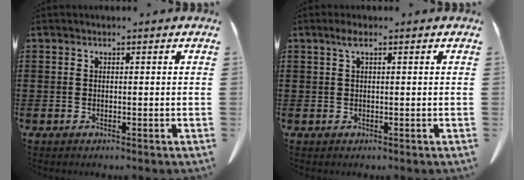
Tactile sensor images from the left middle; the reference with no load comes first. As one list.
[{"total": 1.5, "force": [0.5, 0.2, 1.4], "torque": [-0.029, 0.003, 0.008]}]